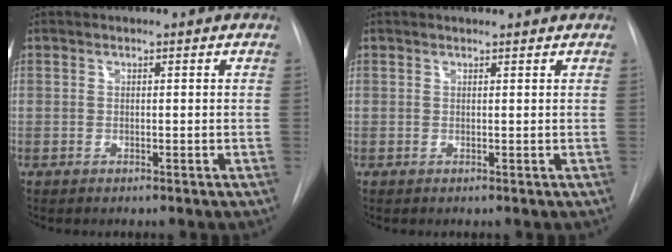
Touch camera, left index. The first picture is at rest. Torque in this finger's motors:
{"motor_torque": [0.16, -0.10, -0.04, -0.01]}